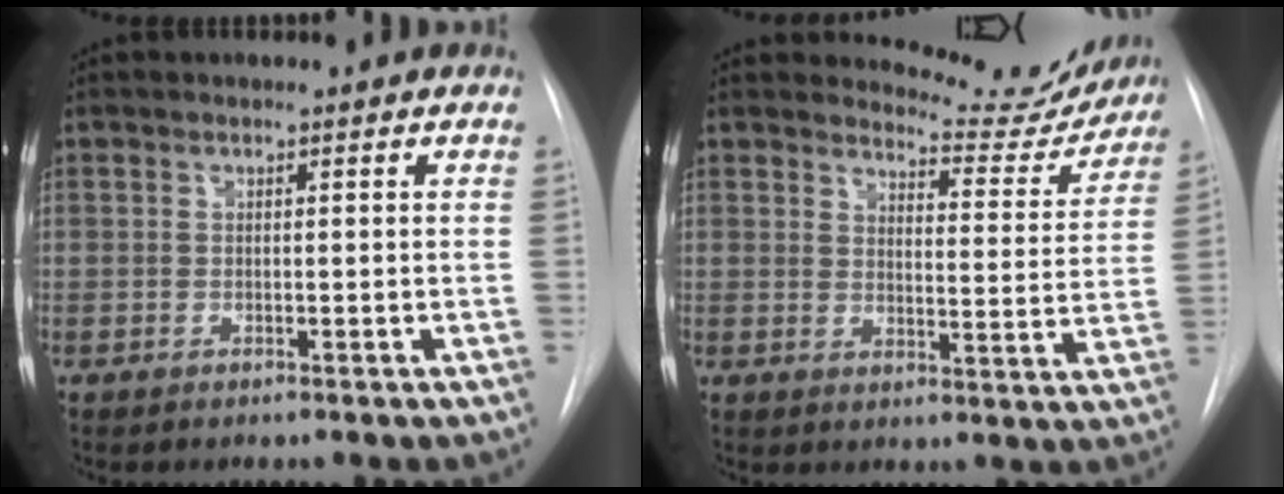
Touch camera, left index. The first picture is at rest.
{"total": 10.6, "force": [10.4, 2.0, 0.0], "torque": [0.011, -0.048, 0.115]}